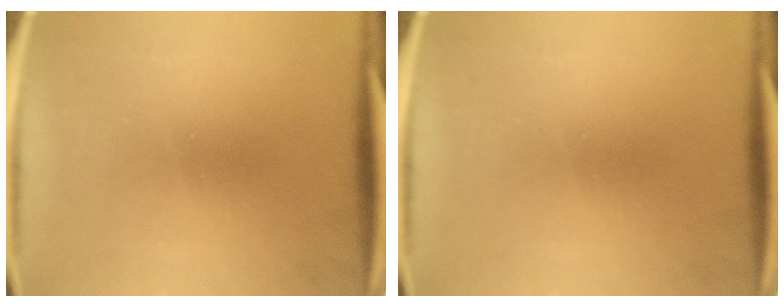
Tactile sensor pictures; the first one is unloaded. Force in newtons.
{"total": 0.0}